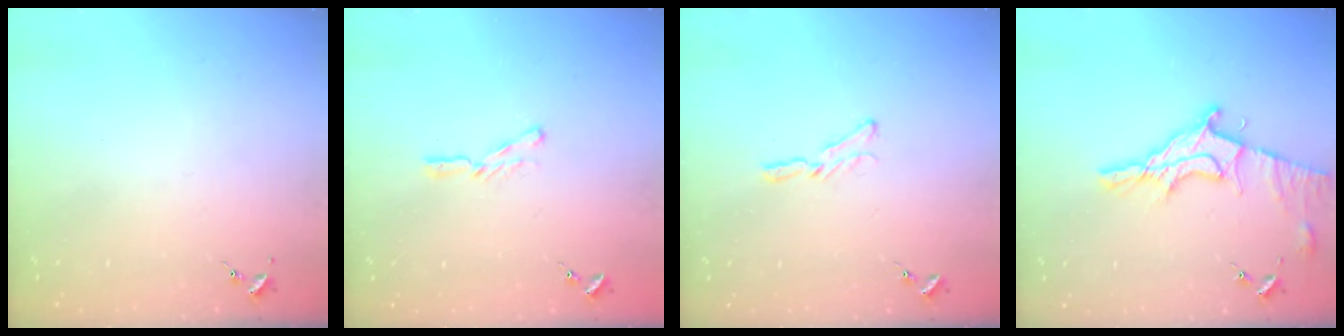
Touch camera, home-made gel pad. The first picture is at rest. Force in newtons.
{"total": 4.7, "press": 4.7, "slide": 0.3}
{"total": 5.6, "press": 5.6, "slide": 0.5}
{"total": 13.5, "press": 13.4, "slide": 1.3}